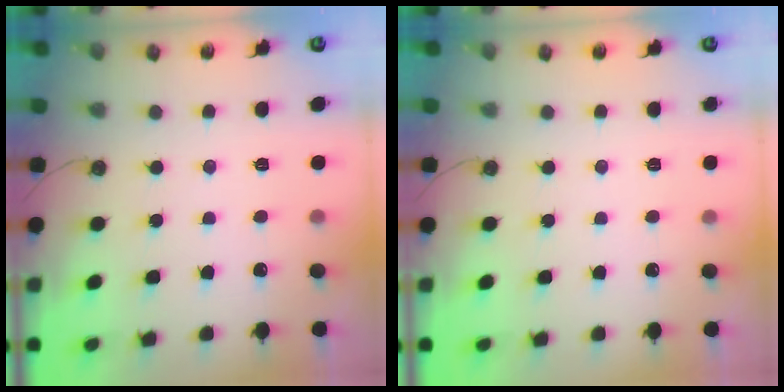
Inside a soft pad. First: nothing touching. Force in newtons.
{"total": 0.0}